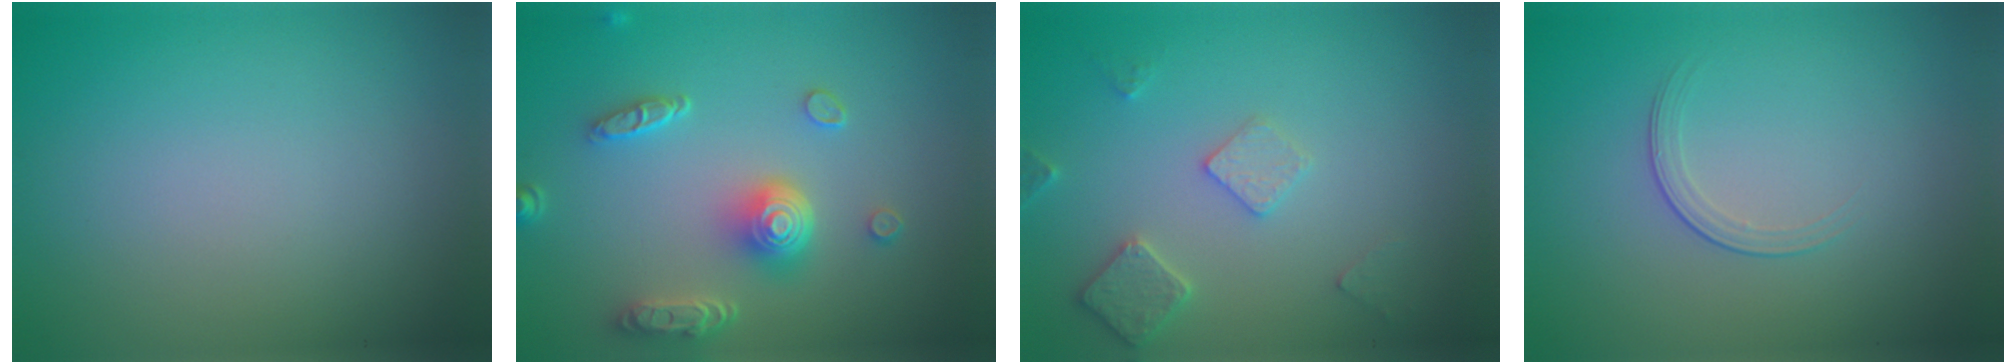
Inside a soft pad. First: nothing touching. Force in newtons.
{"total": 5.2, "press": 4.0, "slide": 3.2}
{"total": 2.9, "press": 2.9, "slide": 0.4}
{"total": 1.5, "press": 0.7, "slide": 1.4}